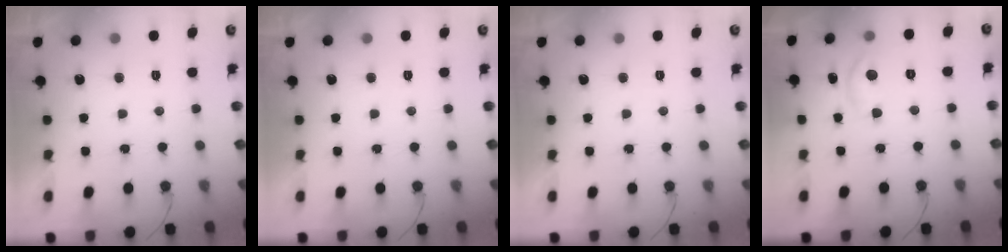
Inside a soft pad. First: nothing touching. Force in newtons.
{"total": 0.0}
{"total": 0.0}
{"total": 5.5, "press": 5.5, "slide": 0.6}